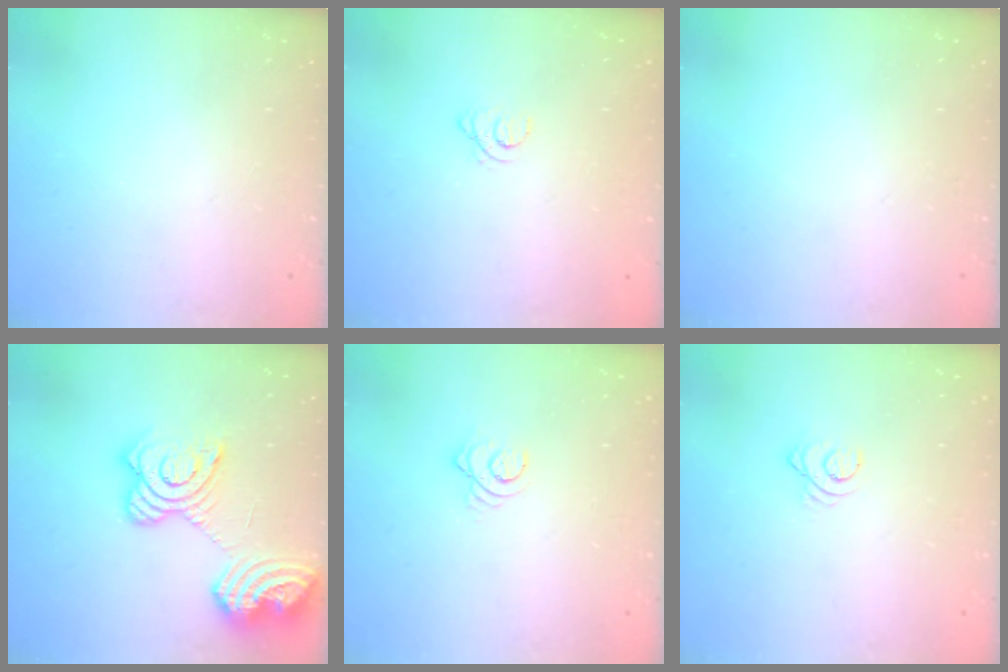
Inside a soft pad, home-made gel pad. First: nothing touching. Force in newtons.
{"total": 1.2, "press": 1.2, "slide": 0.1}
{"total": 0.0}
{"total": 22.4, "press": 22.2, "slide": 2.6}
{"total": 3.0, "press": 3.0, "slide": 0.1}
{"total": 2.5, "press": 2.5, "slide": 0.1}